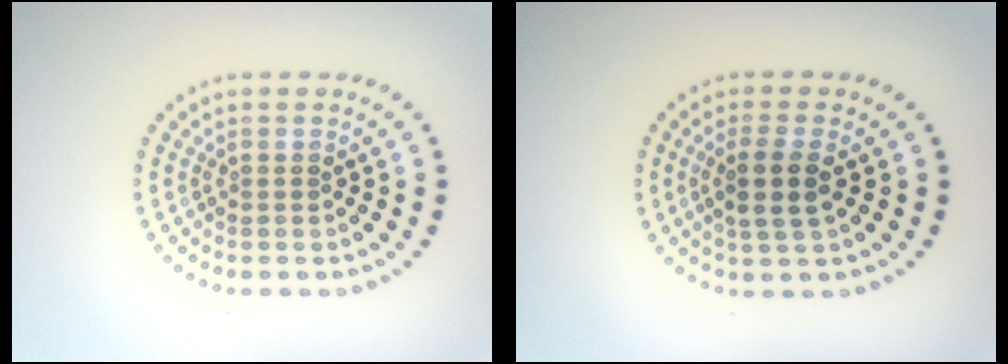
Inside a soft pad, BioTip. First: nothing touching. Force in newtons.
{"total": 2.8, "press": 2.5, "slide": 1.3}